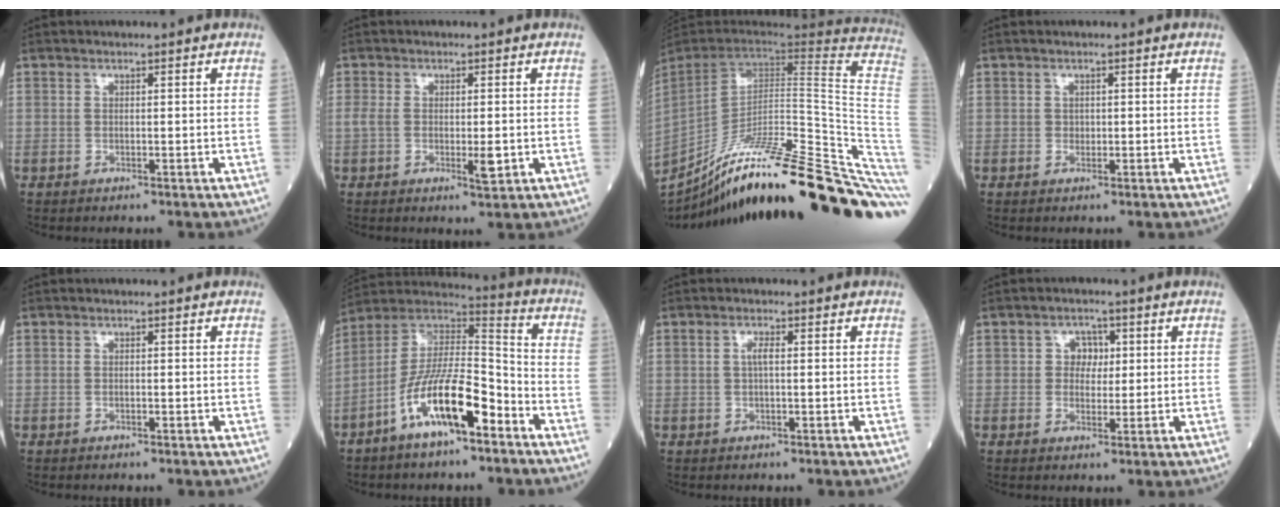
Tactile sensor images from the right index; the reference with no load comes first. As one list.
[{"total": 4.2, "force": [-0.7, 1.4, 3.9], "torque": [-0.074, -0.007, -0.011]}, {"total": 39.5, "force": [-30.5, 1.7, 25.1], "torque": [-0.264, -0.052, -0.433]}, {"total": 0.8, "force": [0.0, 0.7, 0.4], "torque": [-0.005, 0.001, 0.000]}, {"total": 0.0}, {"total": 14.8, "force": [-7.5, 3.7, 12.3], "torque": [-0.228, 0.008, -0.133]}, {"total": 1.7, "force": [0.2, 0.3, 1.6], "torque": [-0.032, 0.003, 0.003]}, {"total": 3.4, "force": [0.8, 2.7, 2.0], "torque": [-0.021, 0.008, 0.010]}]